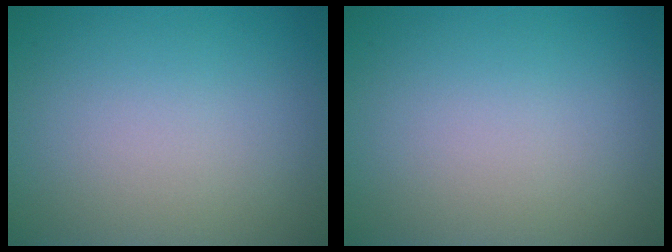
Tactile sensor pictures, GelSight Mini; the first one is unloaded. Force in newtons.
{"total": 0.0}